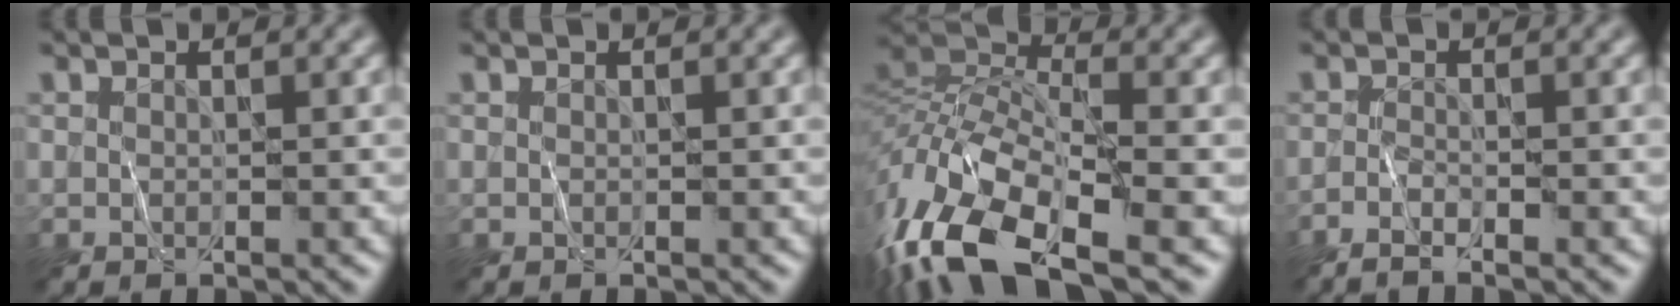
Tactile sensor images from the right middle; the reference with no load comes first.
{"total": 0.0}
{"total": 13.4, "force": [-6.3, 6.5, 9.8], "torque": [-0.208, -0.005, -0.130]}
{"total": 2.0, "force": [-1.5, 0.2, 1.3], "torque": [-0.033, -0.001, -0.034]}